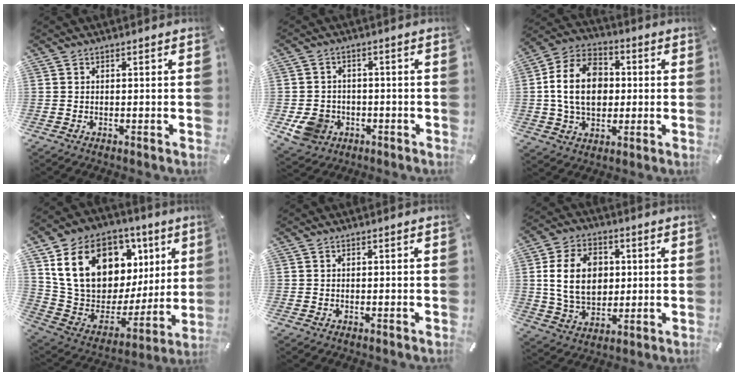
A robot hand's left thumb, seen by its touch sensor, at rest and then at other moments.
{"total": 7.8, "force": [-2.4, 6.9, 2.7], "torque": [-0.072, 0.015, -0.043]}
{"total": 15.2, "force": [0.4, 11.6, 9.8], "torque": [-0.212, 0.020, 0.005]}
{"total": 19.7, "force": [9.3, 13.8, 10.6], "torque": [-0.187, -0.054, 0.180]}
{"total": 0.0}
{"total": 13.9, "force": [1.9, 10.5, 8.8], "torque": [-0.188, 0.012, 0.032]}